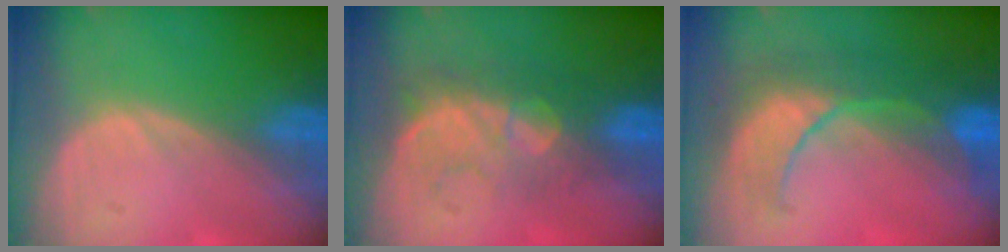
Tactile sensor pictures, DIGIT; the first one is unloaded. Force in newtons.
{"total": 8.3, "press": 7.7, "slide": 3.1}
{"total": 8.1, "press": 8.1, "slide": 0.7}